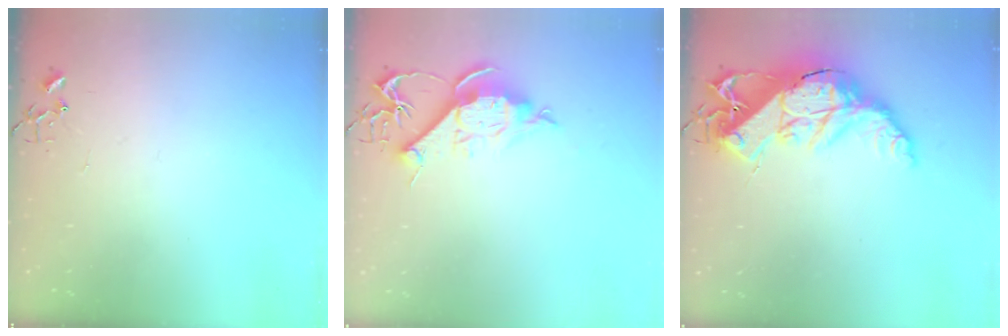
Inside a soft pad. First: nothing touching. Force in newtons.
{"total": 10.6, "press": 10.6, "slide": 0.4}
{"total": 19.6, "press": 19.6, "slide": 1.2}